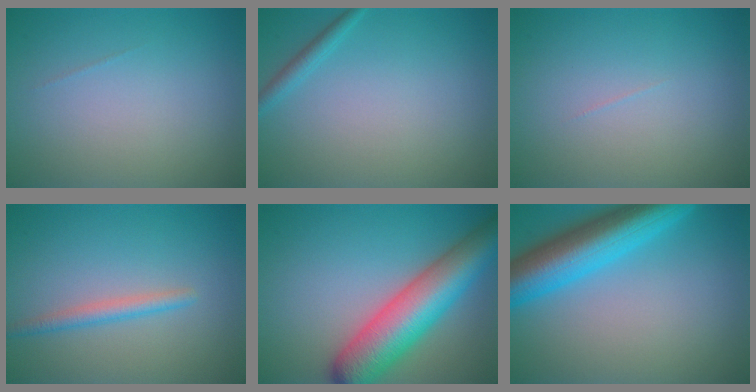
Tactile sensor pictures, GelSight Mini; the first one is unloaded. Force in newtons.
{"total": 1.3, "press": 1.3, "slide": 0.1}
{"total": 0.0}
{"total": 1.8, "press": 1.8, "slide": 0.1}
{"total": 9.7, "press": 9.6, "slide": 0.4}
{"total": 8.7, "press": 8.7, "slide": 0.4}